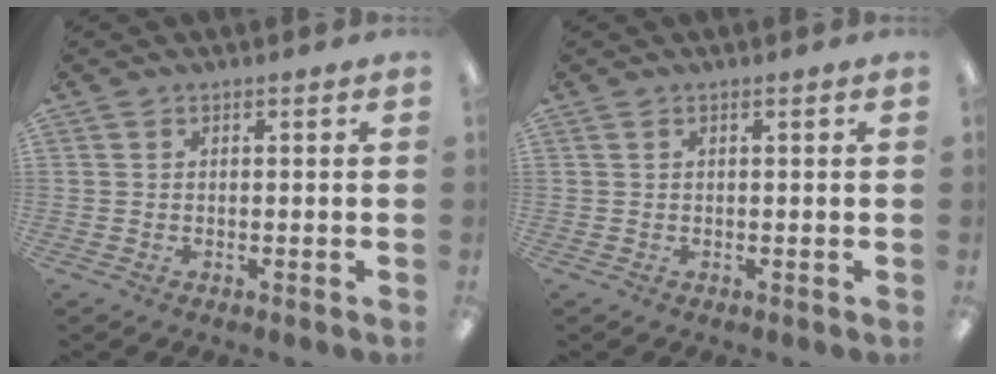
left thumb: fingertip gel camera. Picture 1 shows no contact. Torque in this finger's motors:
{"motor_torque": [-0.03, 0.15, 0.55, -0.11, 0.00]}